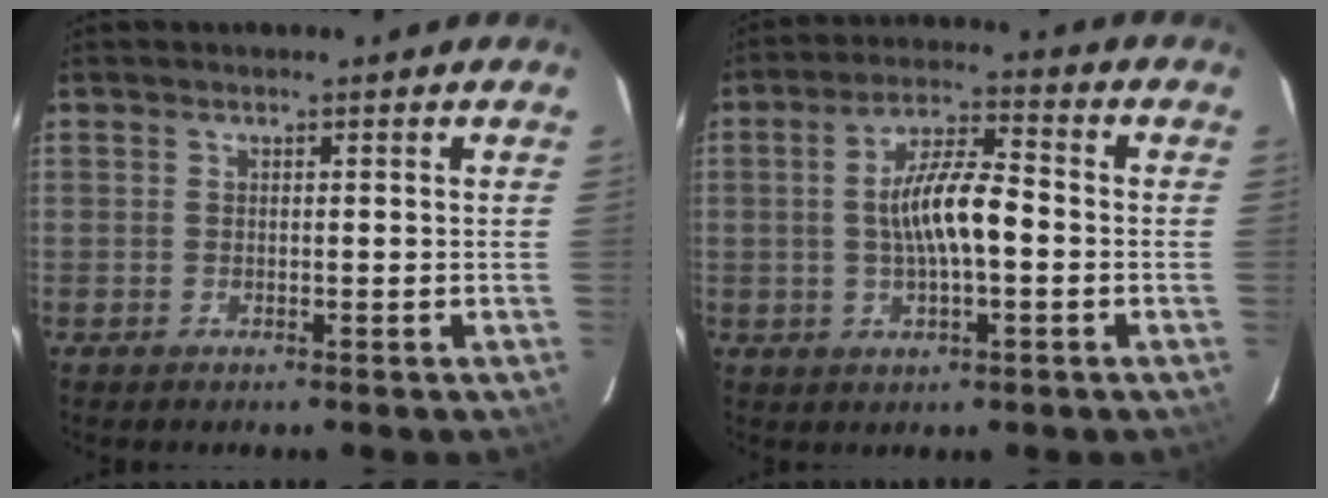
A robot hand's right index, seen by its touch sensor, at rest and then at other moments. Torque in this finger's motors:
{"motor_torque": [1.10, 0.33, 0.49, 0.12]}